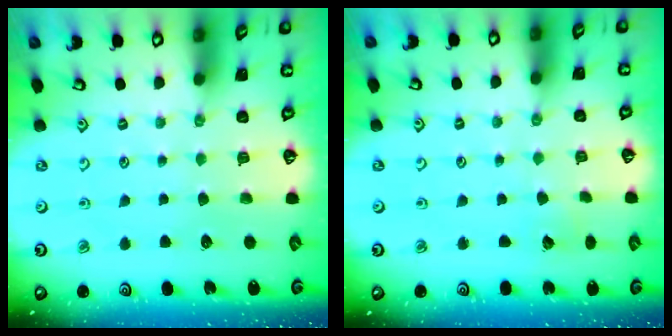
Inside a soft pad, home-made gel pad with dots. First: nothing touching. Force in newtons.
{"total": 2.8, "press": 2.8, "slide": 0.3}